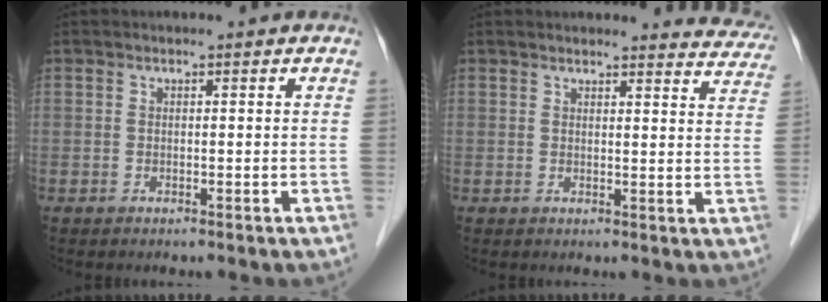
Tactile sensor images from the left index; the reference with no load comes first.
{"total": 7.7, "force": [7.6, 0.2, 0.8], "torque": [-0.004, -0.035, 0.067]}